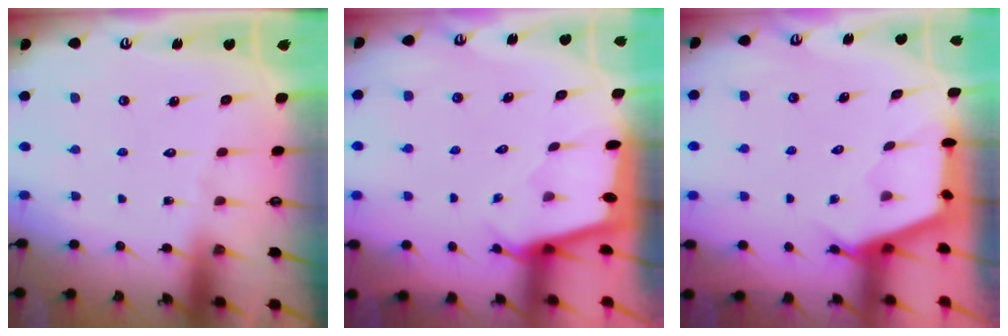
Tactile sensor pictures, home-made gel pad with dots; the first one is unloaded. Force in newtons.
{"total": 1.8, "press": 1.8, "slide": 0.2}
{"total": 2.7, "press": 2.7, "slide": 0.3}